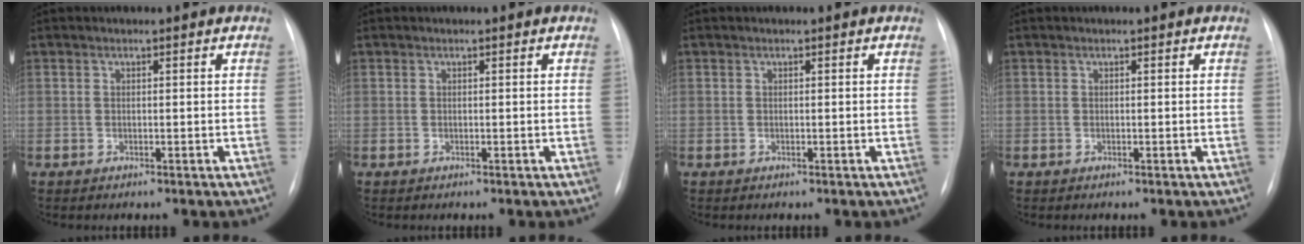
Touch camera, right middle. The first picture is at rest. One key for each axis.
{"total": 0.0}
{"total": 0.0}
{"total": 0.0}